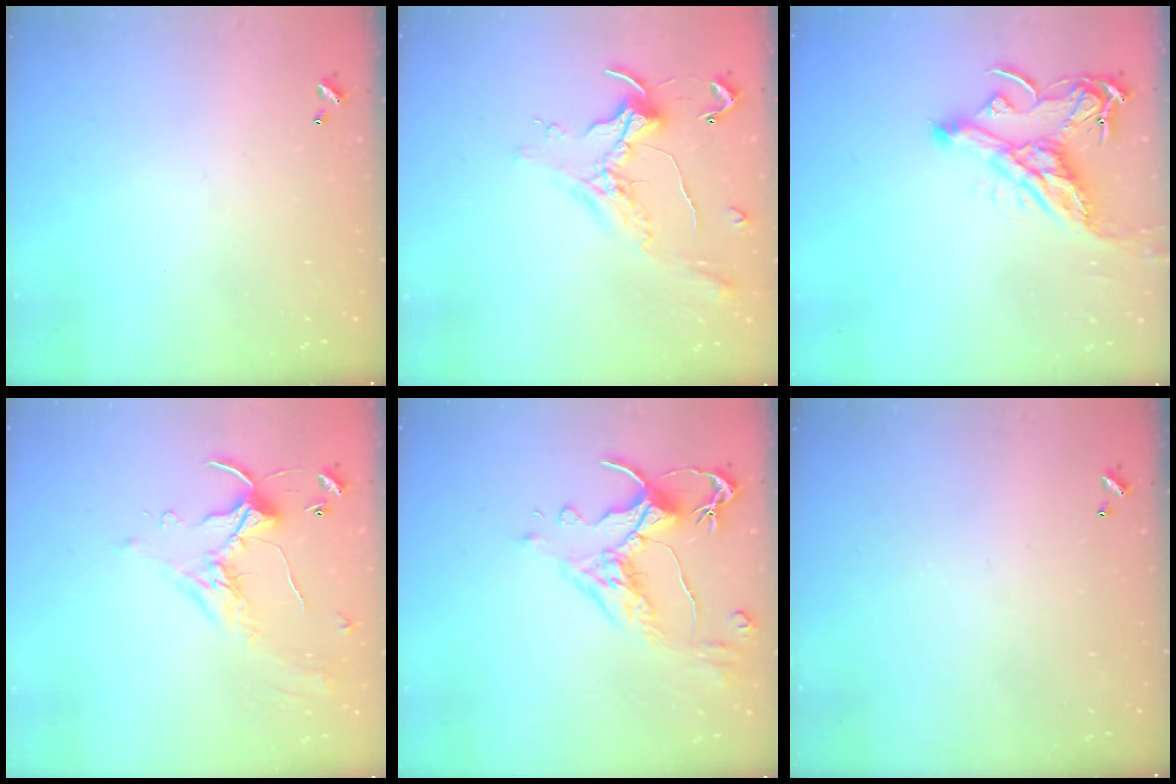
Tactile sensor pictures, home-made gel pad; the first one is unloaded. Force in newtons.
{"total": 1.1, "press": 1.0, "slide": 0.4}
{"total": 10.2, "press": 10.1, "slide": 1.5}
{"total": 1.2, "press": 0.6, "slide": 1.1}
{"total": 3.1, "press": 2.7, "slide": 1.4}
{"total": 0.0}